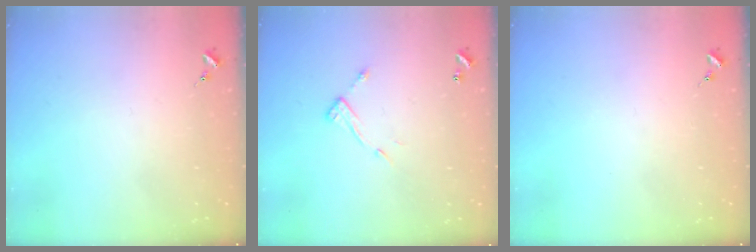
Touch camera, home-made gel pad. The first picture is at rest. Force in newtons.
{"total": 7.9, "press": 7.9, "slide": 0.3}
{"total": 0.0}